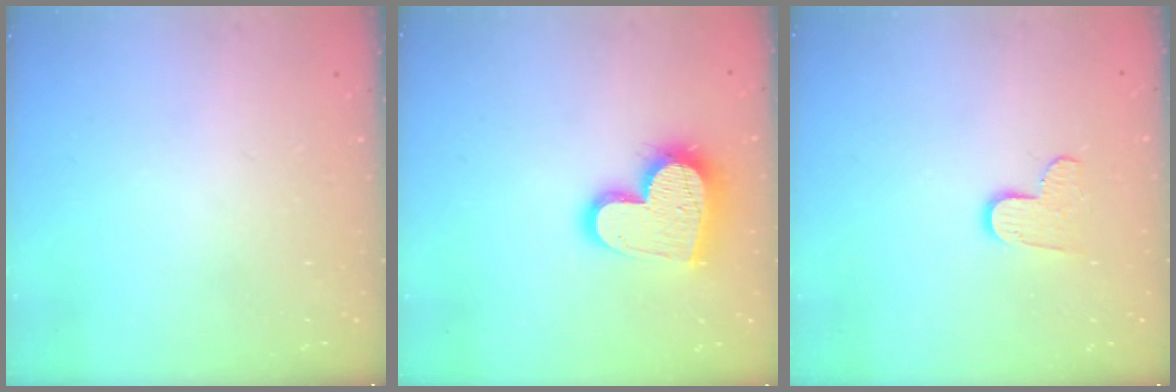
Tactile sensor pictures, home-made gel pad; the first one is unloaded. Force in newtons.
{"total": 16.4, "press": 16.3, "slide": 1.2}
{"total": 7.0, "press": 7.0, "slide": 0.3}